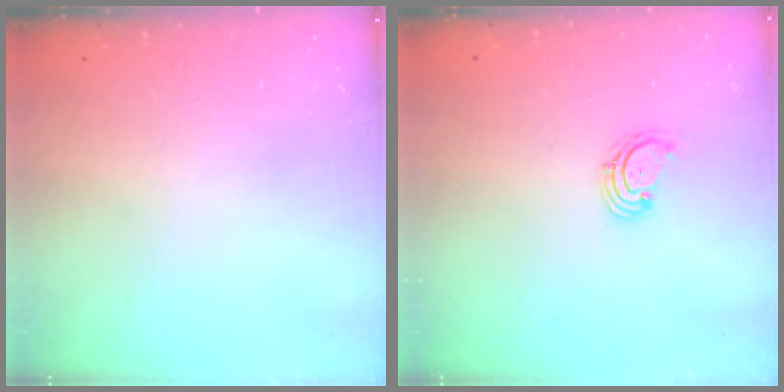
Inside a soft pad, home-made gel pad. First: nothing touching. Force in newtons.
{"total": 1.6, "press": 1.6, "slide": 0.2}